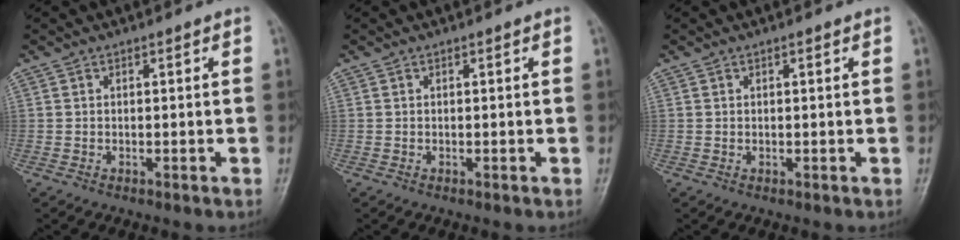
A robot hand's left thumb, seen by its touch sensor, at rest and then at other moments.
{"total": 0.0}
{"total": 0.5, "force": [0.3, 0.2, 0.4], "torque": [-0.005, -0.001, 0.005]}